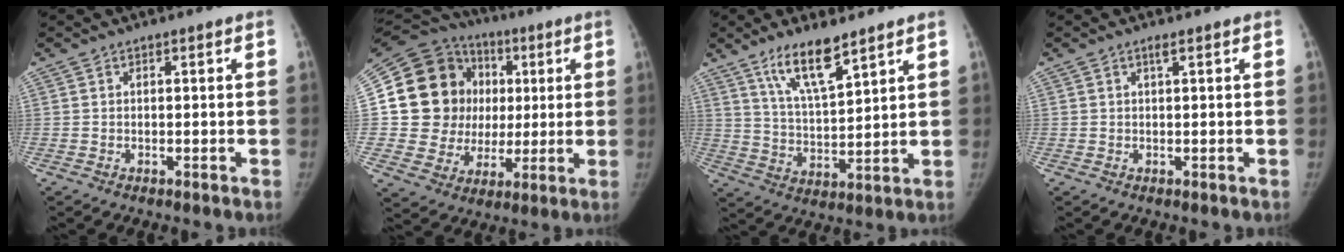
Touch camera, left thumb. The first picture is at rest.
{"total": 22.7, "force": [3.7, 19.2, 11.6], "torque": [-0.161, 0.033, 0.079]}
{"total": 10.7, "force": [7.3, 2.7, 7.3], "torque": [-0.122, -0.051, 0.141]}
{"total": 1.1, "force": [0.6, 0.1, 0.9], "torque": [-0.017, 0.001, 0.011]}